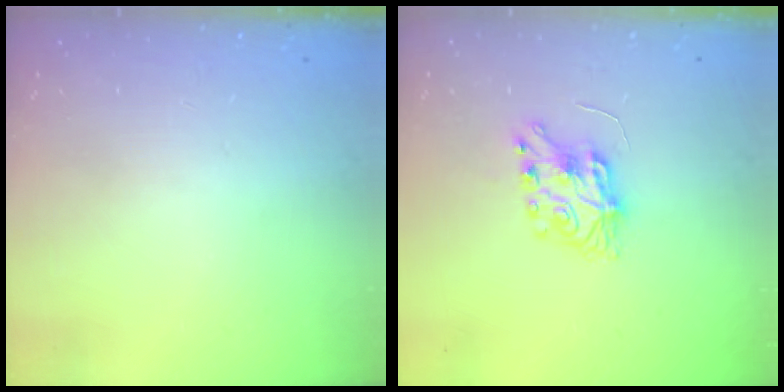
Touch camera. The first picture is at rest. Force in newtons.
{"total": 7.5, "press": 7.5, "slide": 0.3}